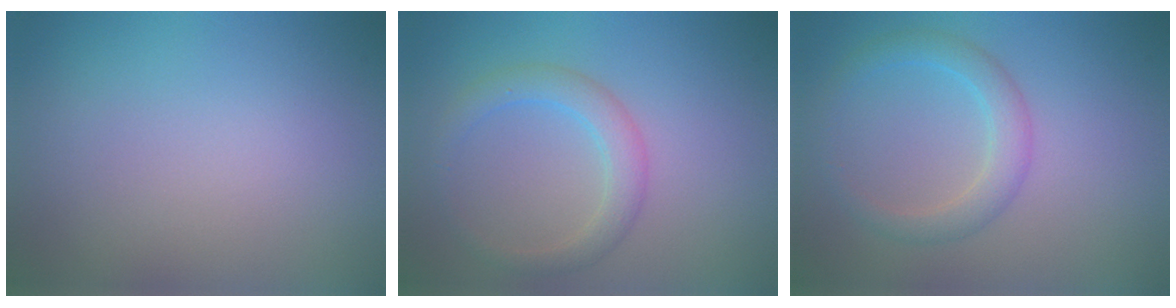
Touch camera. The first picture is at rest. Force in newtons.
{"total": 2.8, "press": 2.8, "slide": 0.1}
{"total": 2.7, "press": 2.7, "slide": 0.1}